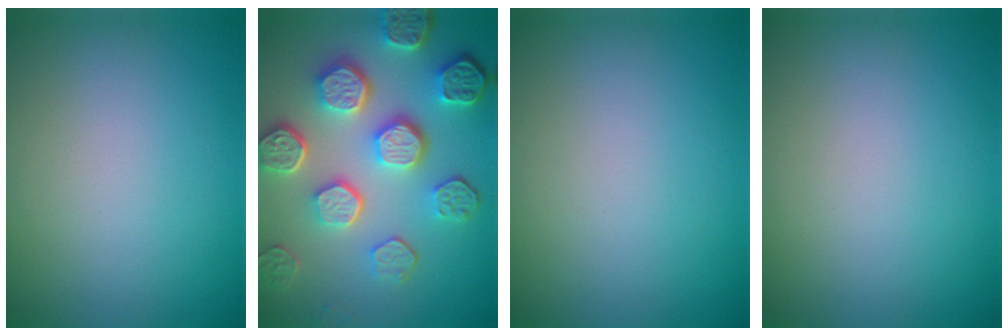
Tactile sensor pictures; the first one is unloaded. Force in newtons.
{"total": 8.1, "press": 6.1, "slide": 5.3}
{"total": 0.0}
{"total": 0.0}